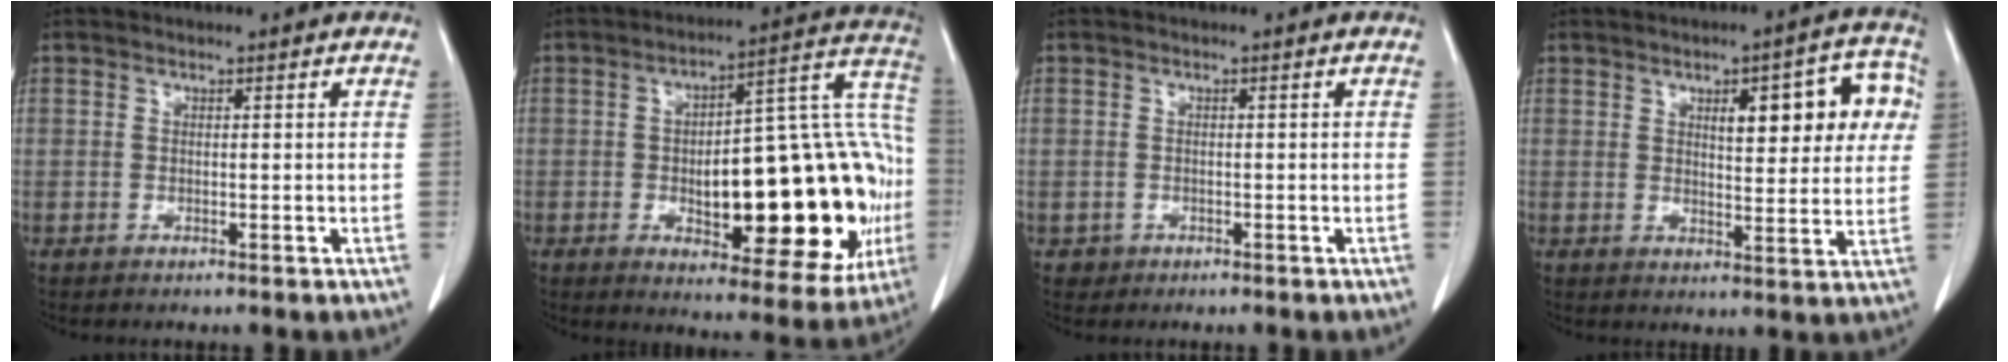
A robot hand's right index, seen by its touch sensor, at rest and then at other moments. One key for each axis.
{"total": 27.8, "fx": -4.2, "fy": 9.1, "fz": 25.9, "tx": -0.284, "ty": 0.035, "tz": -0.040}
{"total": 1.4, "fx": -0.6, "fy": 1.3, "fz": -0.1, "tx": 0.001, "ty": 0.006, "tz": -0.010}
{"total": 11.2, "fx": 3.5, "fy": 3.4, "fz": 10.1, "tx": -0.121, "ty": 0.024, "tz": 0.044}